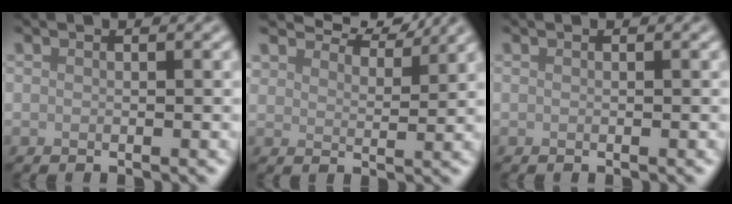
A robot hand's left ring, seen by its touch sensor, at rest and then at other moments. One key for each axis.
{"total": 5.6, "fx": 5.2, "fy": 1.2, "fz": 1.4, "tx": -0.035, "ty": 0.008, "tz": 0.074}
{"total": 0.0}